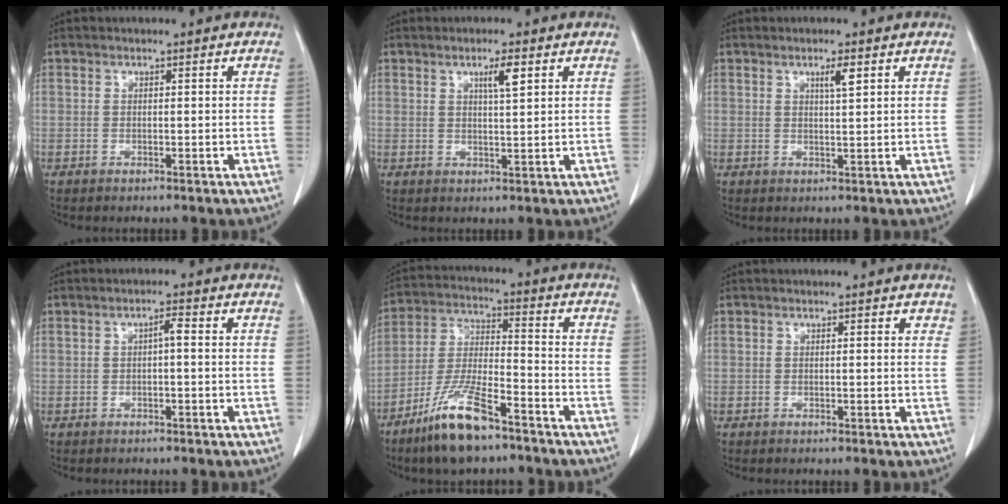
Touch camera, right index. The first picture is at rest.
{"total": 3.2, "force": [1.6, 0.1, 2.8], "torque": [-0.049, -0.002, 0.025]}
{"total": 2.4, "force": [1.2, 0.0, 2.0], "torque": [-0.040, -0.003, 0.021]}
{"total": 1.6, "force": [0.0, 0.2, 1.6], "torque": [-0.027, 0.004, -0.001]}
{"total": 12.6, "force": [-8.5, 2.5, 8.9], "torque": [-0.187, -0.022, -0.159]}
{"total": 0.8, "force": [0.6, 0.4, 0.4], "torque": [-0.002, 0.001, 0.002]}